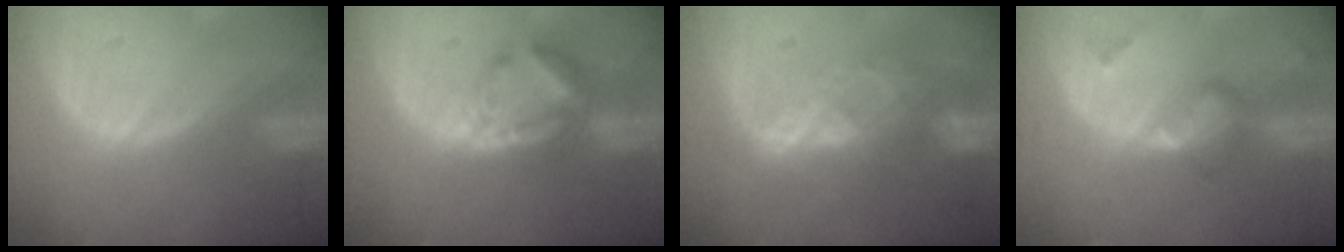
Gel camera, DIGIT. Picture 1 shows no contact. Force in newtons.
{"total": 6.9, "press": 6.0, "slide": 3.3}
{"total": 6.9, "press": 6.7, "slide": 1.6}
{"total": 5.7, "press": 5.0, "slide": 2.8}